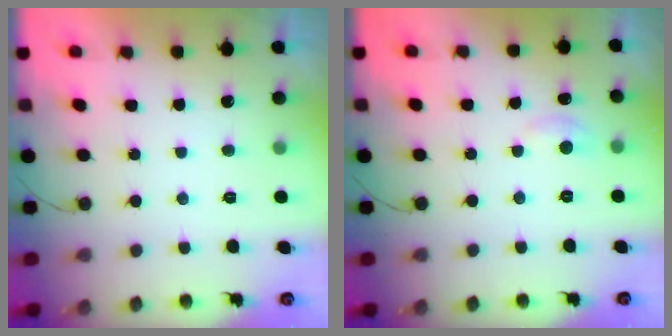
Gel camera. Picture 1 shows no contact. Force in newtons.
{"total": 4.8, "press": 4.7, "slide": 0.7}